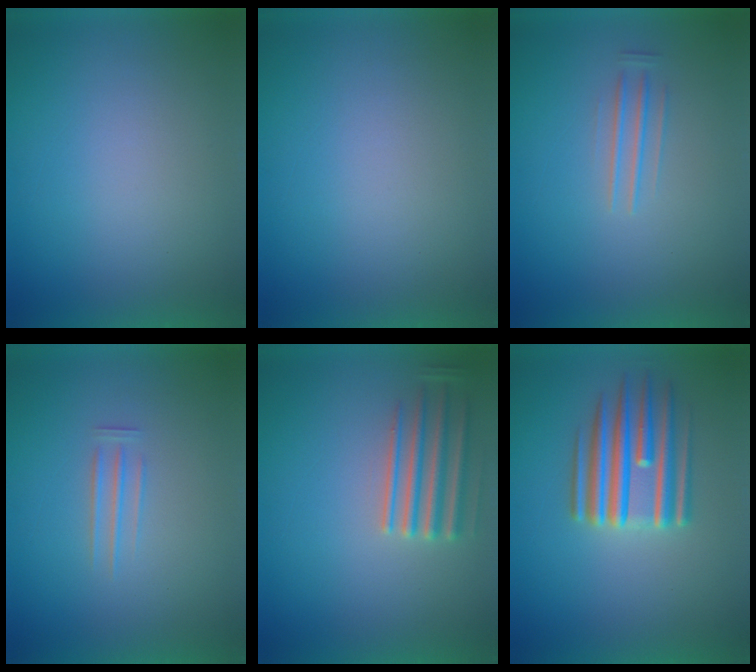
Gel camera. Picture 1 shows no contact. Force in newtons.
{"total": 1.0}
{"total": 1.3}
{"total": 1.9}
{"total": 4.3}
{"total": 5.5}